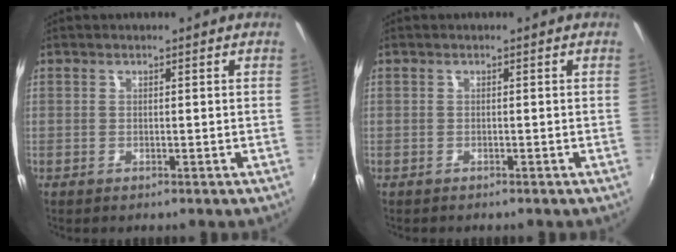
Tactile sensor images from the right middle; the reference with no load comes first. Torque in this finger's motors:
{"motor_torque": [-0.22, 0.14, 0.04, -0.01]}